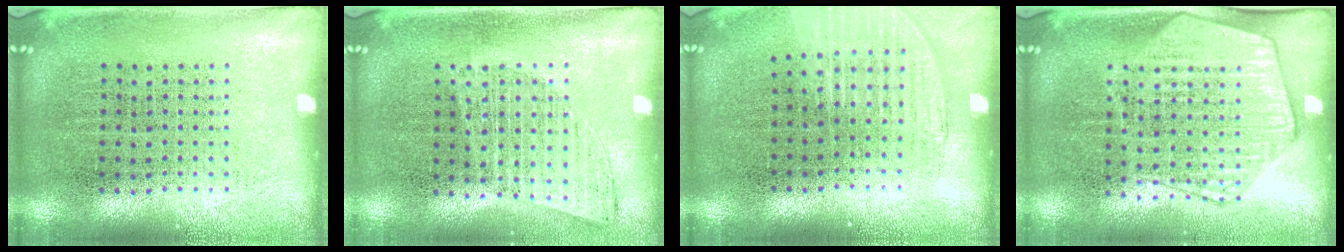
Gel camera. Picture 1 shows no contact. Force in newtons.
{"total": 1.0, "press": 1.0, "slide": 0.2}
{"total": 1.2, "press": 1.1, "slide": 0.4}
{"total": 2.1, "press": 1.9, "slide": 0.8}